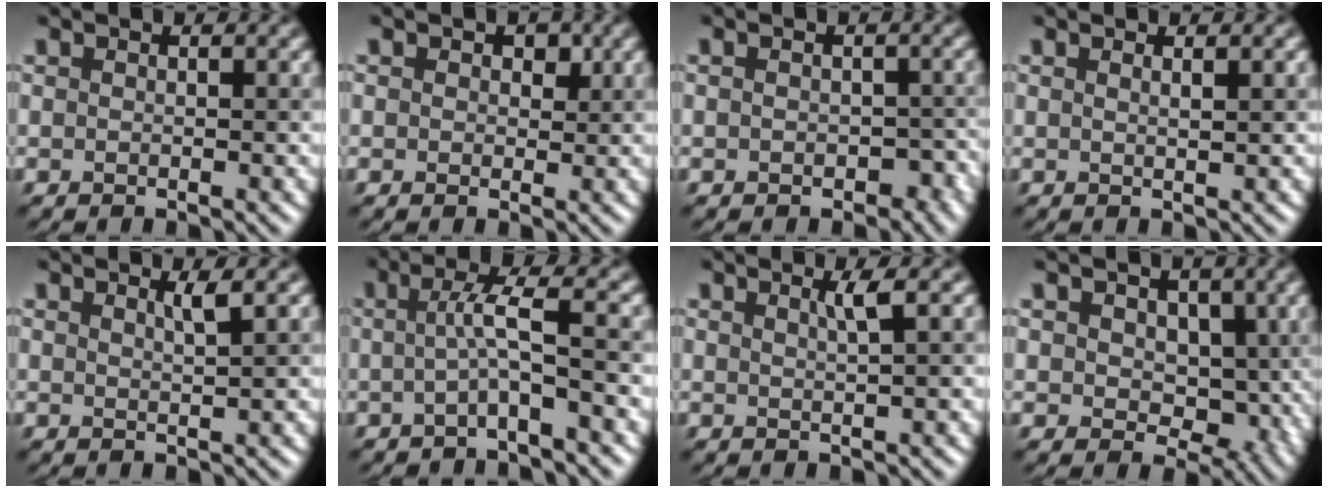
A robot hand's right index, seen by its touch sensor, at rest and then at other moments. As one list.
[{"total": 1.1, "force": [0.6, 0.9, 0.1], "torque": [-0.005, -0.002, 0.009]}, {"total": 1.7, "force": [-0.8, 1.2, 0.9], "torque": [-0.014, -0.007, -0.002]}, {"total": 0.9, "force": [0.5, 0.4, 0.6], "torque": [-0.001, 0.002, 0.003]}, {"total": 1.0, "force": [0.9, 0.1, 0.4], "torque": [-0.007, -0.002, 0.014]}, {"total": 2.7, "force": [-0.4, 0.2, 2.7], "torque": [-0.058, 0.000, -0.010]}, {"total": 1.1, "force": [0.7, 0.2, 0.8], "torque": [-0.016, -0.001, 0.013]}, {"total": 4.2, "force": [0.5, 3.3, 2.5], "torque": [-0.030, -0.009, 0.009]}]